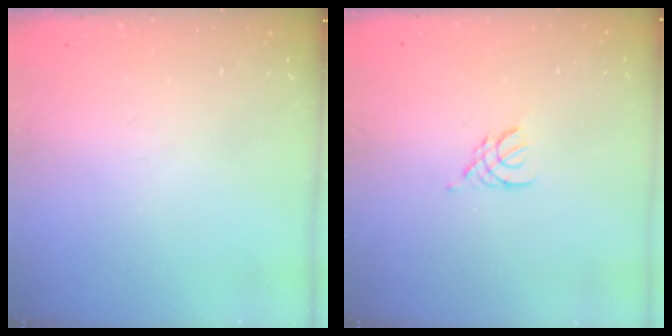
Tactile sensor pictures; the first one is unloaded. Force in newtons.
{"total": 2.9, "press": 2.8, "slide": 0.6}